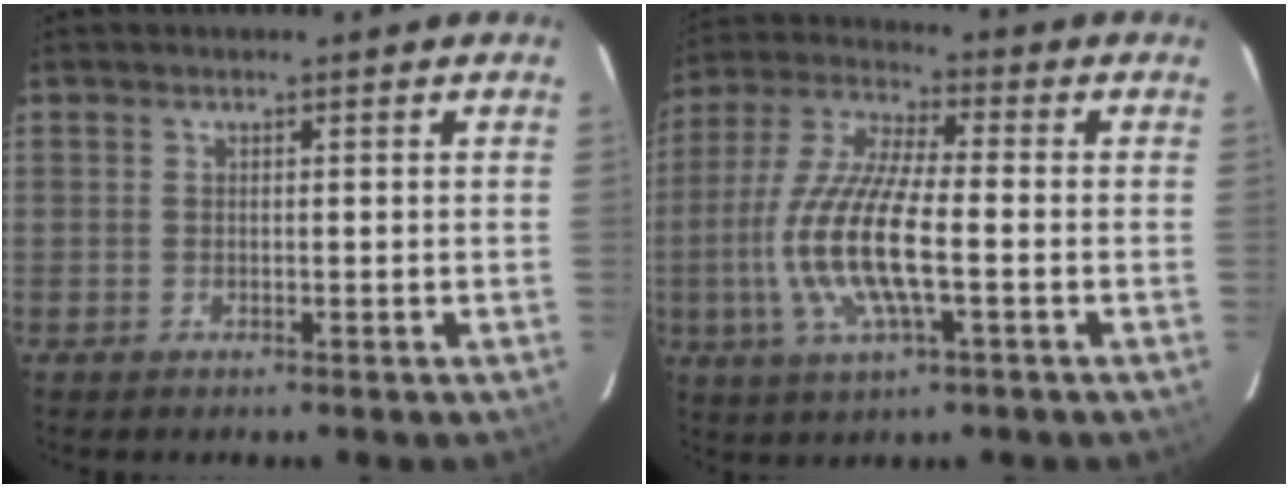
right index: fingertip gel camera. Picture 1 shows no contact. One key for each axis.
{"total": 15.1, "fx": -3.0, "fy": 4.0, "fz": 14.2, "tx": -0.295, "ty": -0.007, "tz": -0.060}